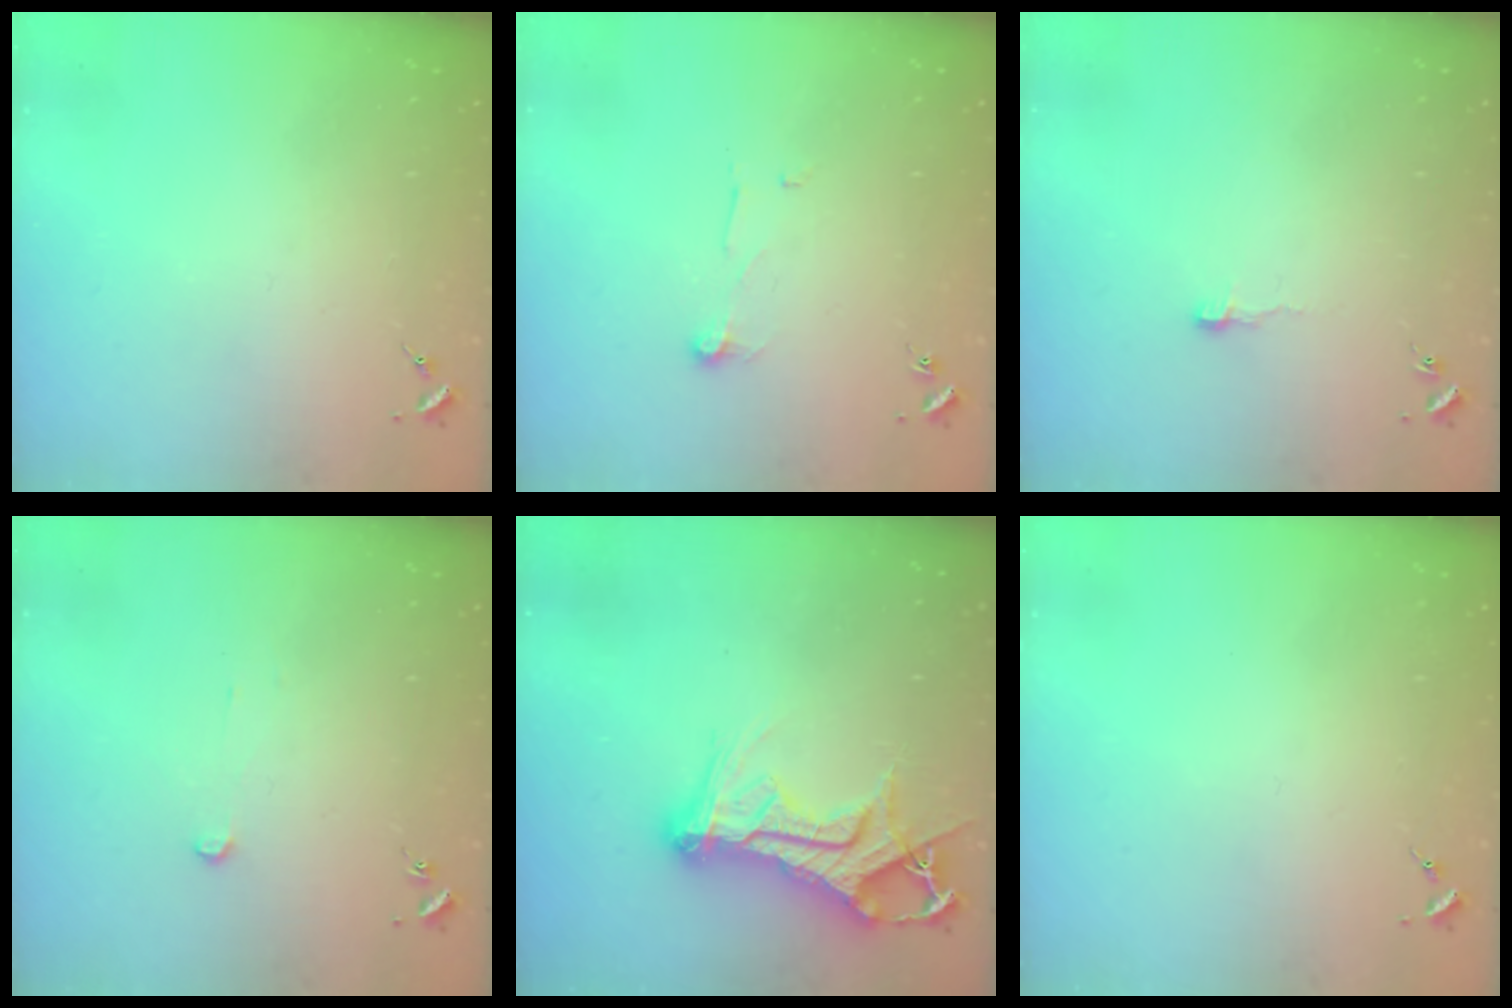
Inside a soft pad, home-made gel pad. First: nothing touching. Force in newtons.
{"total": 5.6, "press": 5.6, "slide": 0.3}
{"total": 3.6, "press": 3.6, "slide": 0.3}
{"total": 2.6, "press": 2.6, "slide": 0.2}
{"total": 16.0, "press": 16.0, "slide": 1.7}
{"total": 0.0}